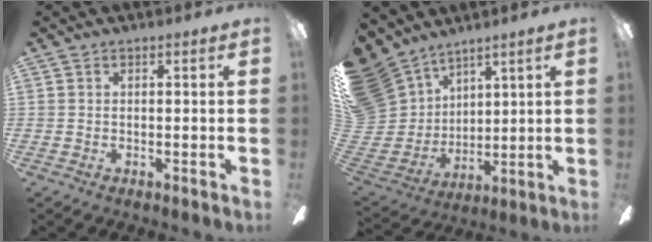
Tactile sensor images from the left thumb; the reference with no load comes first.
{"total": 16.8, "force": [9.2, 13.0, 5.5], "torque": [-0.164, -0.065, 0.191]}